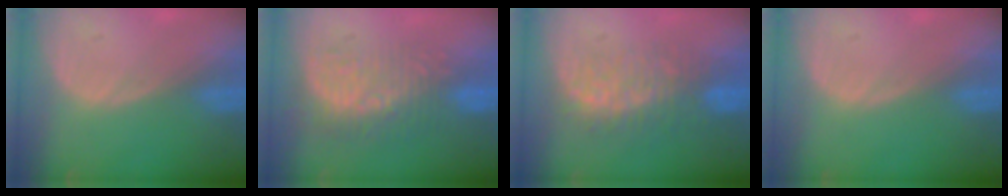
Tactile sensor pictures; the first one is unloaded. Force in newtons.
{"total": 9.8, "press": 8.7, "slide": 4.5}
{"total": 7.7, "press": 7.7, "slide": 1.2}
{"total": 0.0}